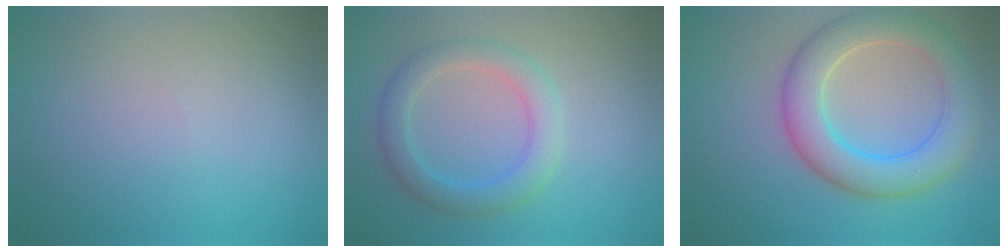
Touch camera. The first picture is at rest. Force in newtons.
{"total": 3.7, "press": 3.7, "slide": 0.5}
{"total": 6.6, "press": 6.6, "slide": 0.2}